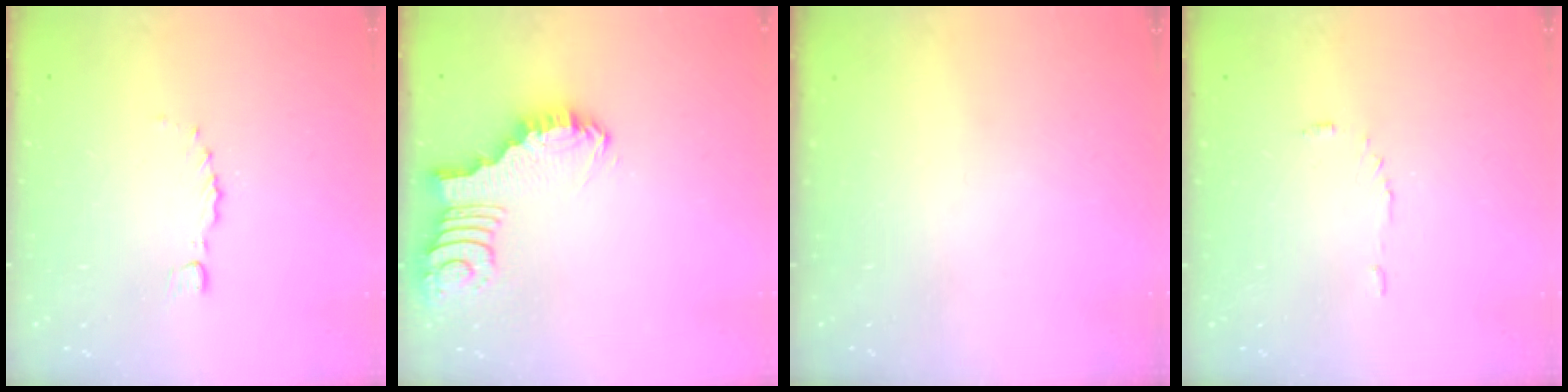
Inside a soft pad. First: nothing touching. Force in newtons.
{"total": 1.7, "press": 1.6, "slide": 0.4}
{"total": 0.0}
{"total": 3.4, "press": 3.4, "slide": 0.4}